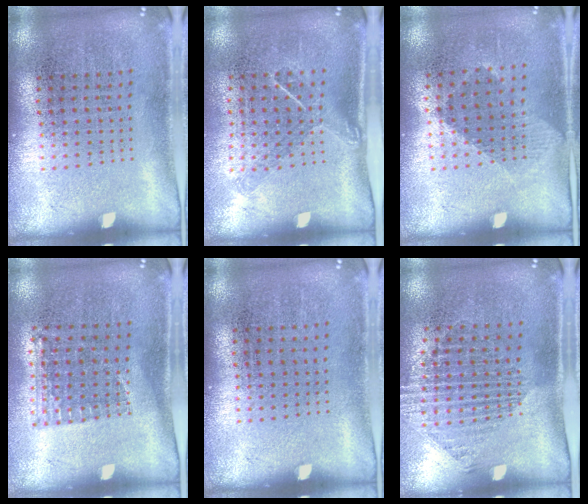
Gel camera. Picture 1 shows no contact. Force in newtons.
{"total": 1.2, "press": 0.9, "slide": 0.9}
{"total": 0.9, "press": 0.8, "slide": 0.5}
{"total": 1.0, "press": 0.8, "slide": 0.6}
{"total": 0.0}
{"total": 1.5, "press": 1.2, "slide": 0.9}